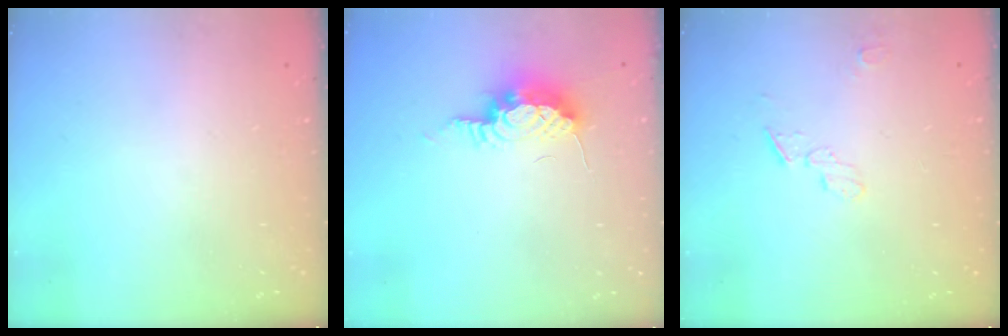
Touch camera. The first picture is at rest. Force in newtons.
{"total": 10.0, "press": 9.6, "slide": 3.1}
{"total": 4.6, "press": 4.6, "slide": 0.6}